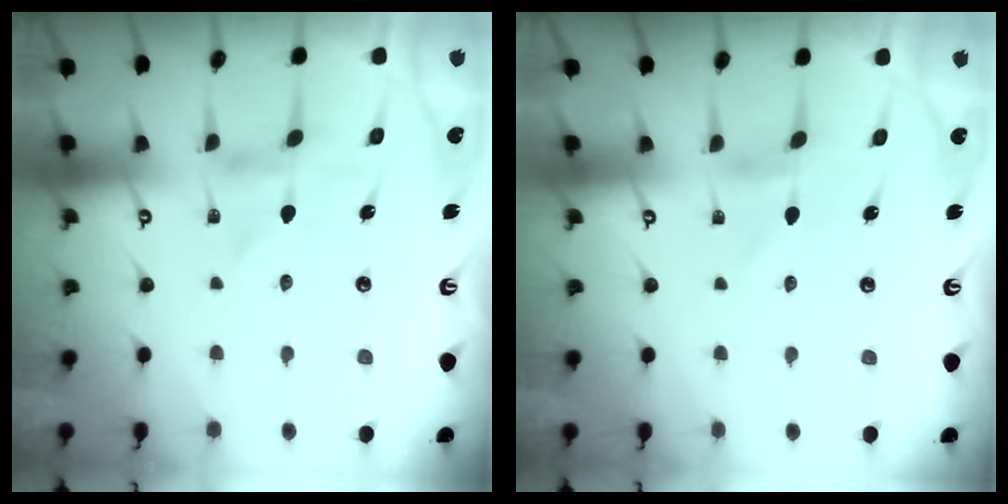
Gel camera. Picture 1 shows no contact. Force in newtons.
{"total": 0.0}